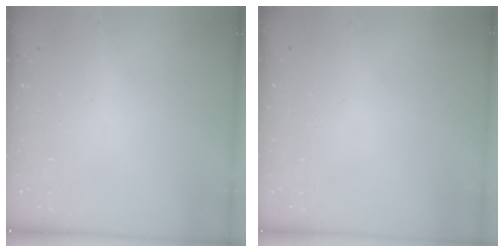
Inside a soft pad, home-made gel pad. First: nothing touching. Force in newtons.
{"total": 0.0}